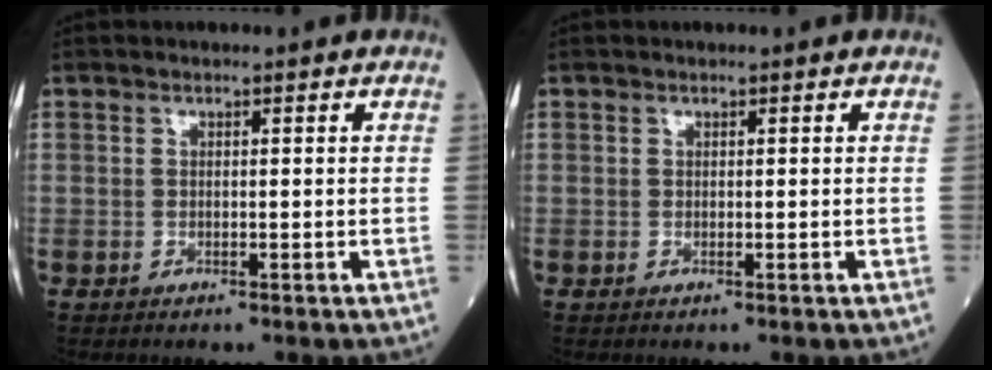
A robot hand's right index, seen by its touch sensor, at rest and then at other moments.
{"total": 0.0}